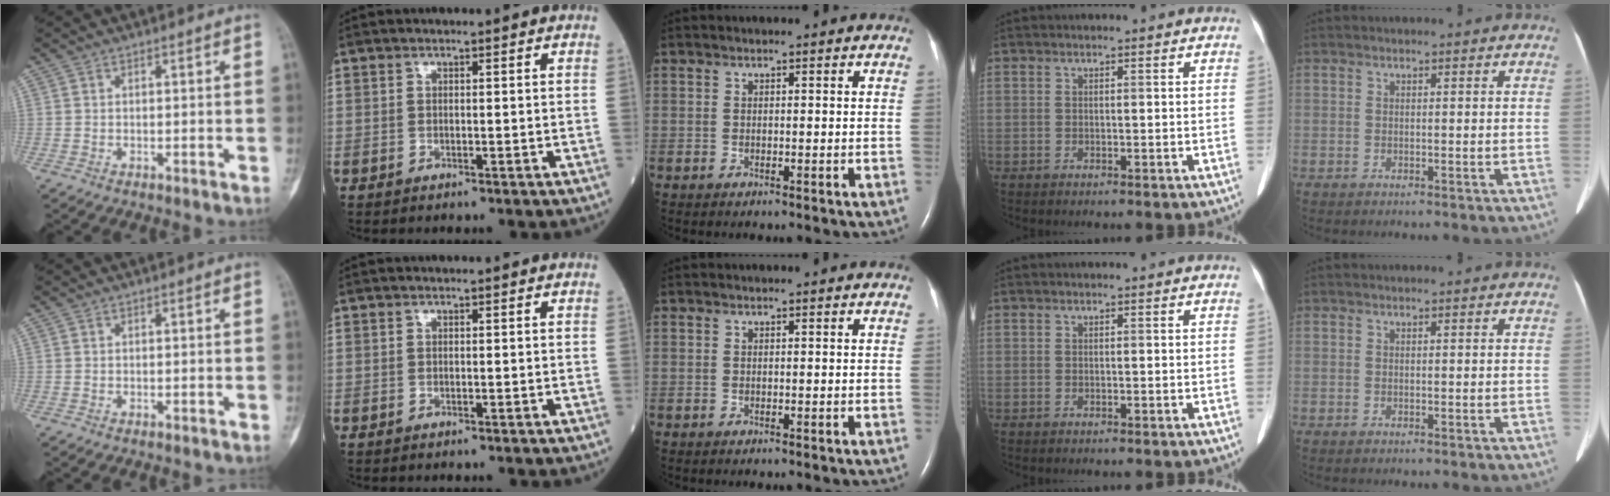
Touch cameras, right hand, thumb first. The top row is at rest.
{}